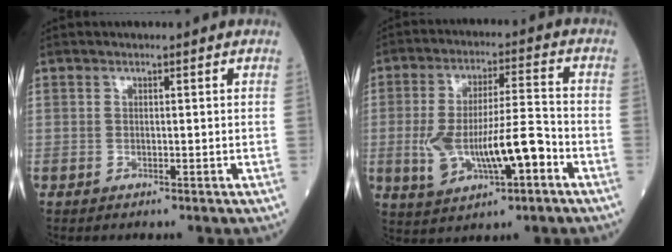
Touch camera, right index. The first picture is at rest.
{"total": 12.3, "force": [-3.3, 3.2, 11.4], "torque": [-0.218, 0.011, -0.048]}